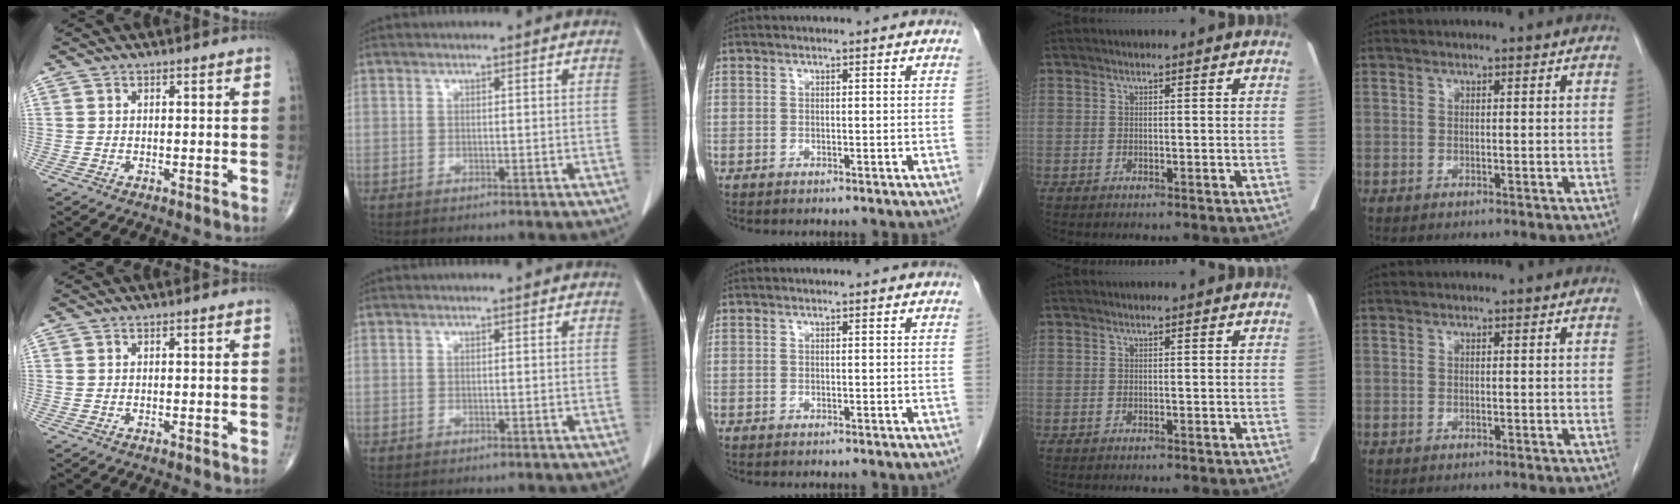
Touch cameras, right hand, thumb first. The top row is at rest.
{}